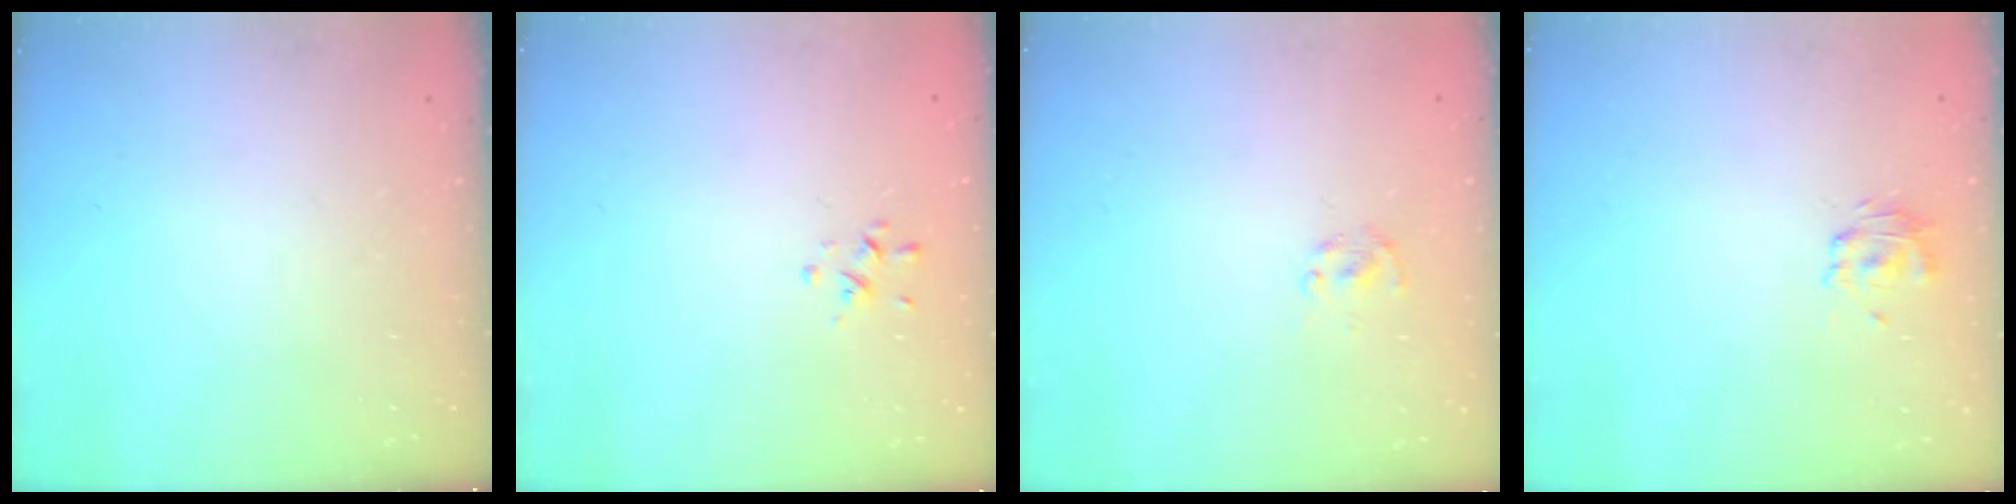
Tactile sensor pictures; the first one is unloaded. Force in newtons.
{"total": 0.6, "press": 0.4, "slide": 0.5}
{"total": 2.0, "press": 1.8, "slide": 0.7}
{"total": 2.9, "press": 2.8, "slide": 0.8}